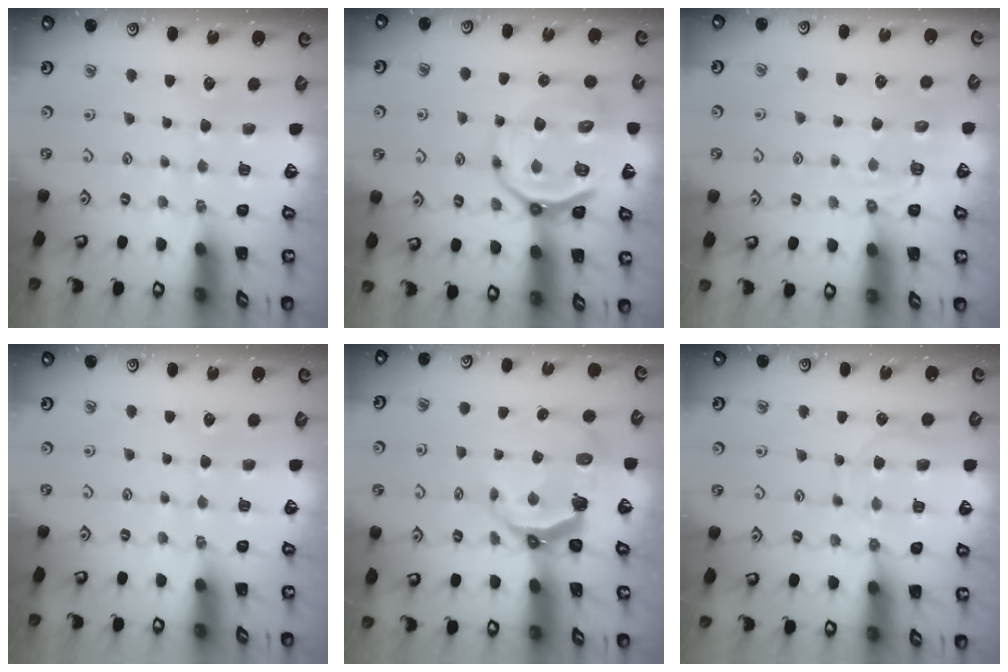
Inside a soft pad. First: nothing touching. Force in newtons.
{"total": 15.0, "press": 14.8, "slide": 2.7}
{"total": 3.6, "press": 2.8, "slide": 2.1}
{"total": 0.0}
{"total": 7.6, "press": 6.0, "slide": 4.8}
{"total": 9.8, "press": 9.8, "slide": 0.9}